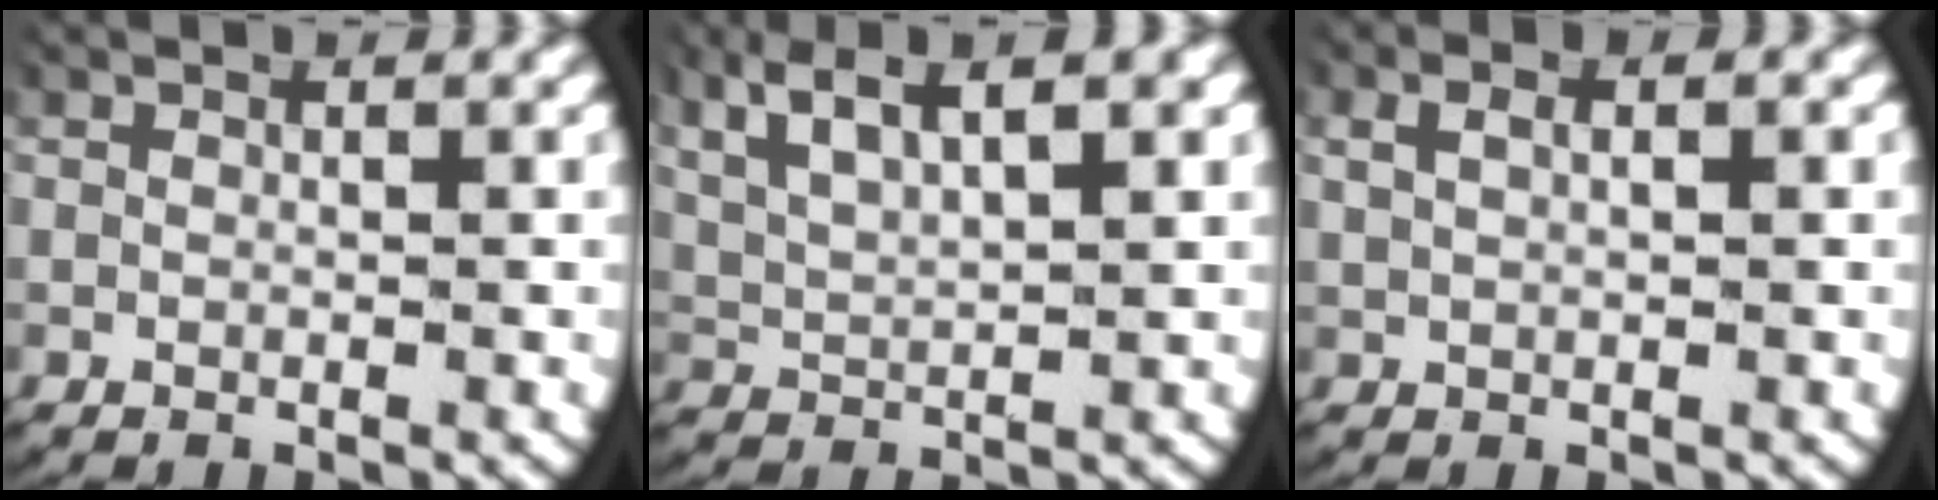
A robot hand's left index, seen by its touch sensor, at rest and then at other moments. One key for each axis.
{"total": 7.3, "fx": 3.8, "fy": 4.0, "fz": 4.7, "tx": -0.097, "ty": 0.014, "tz": 0.064}
{"total": 1.5, "fx": 0.5, "fy": 0.7, "fz": 1.3, "tx": -0.027, "ty": 0.002, "tz": 0.016}